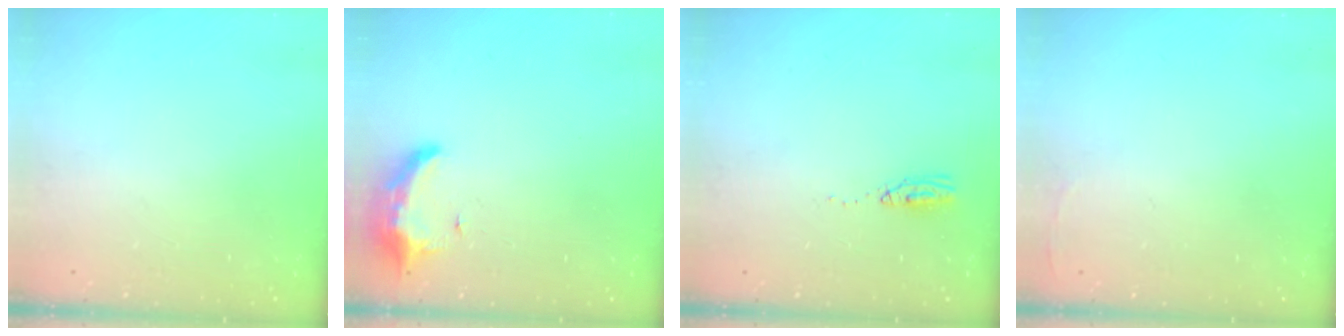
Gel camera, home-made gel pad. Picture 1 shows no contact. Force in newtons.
{"total": 8.5, "press": 8.4, "slide": 1.4}
{"total": 9.3, "press": 5.1, "slide": 7.7}
{"total": 2.5, "press": 2.4, "slide": 0.9}